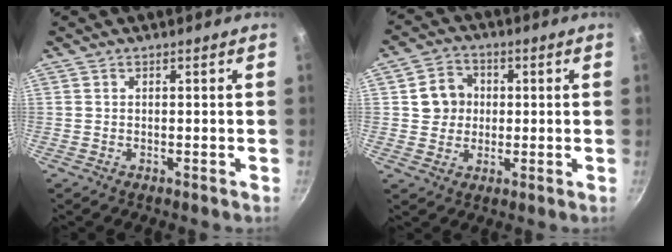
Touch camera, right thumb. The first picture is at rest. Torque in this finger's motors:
{"motor_torque": [-0.31, 0.33, -0.02, -0.01, 0.11]}